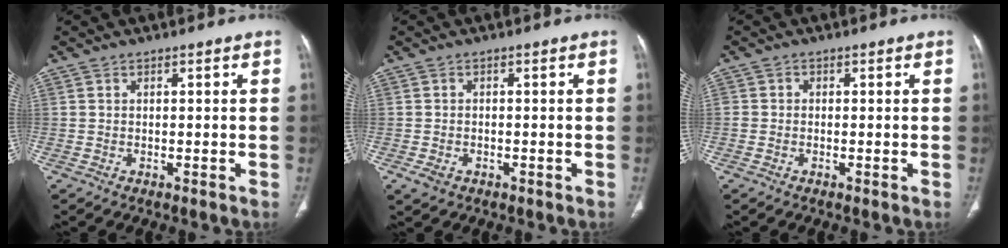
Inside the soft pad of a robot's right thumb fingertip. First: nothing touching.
{"total": 1.4, "force": [-0.6, 1.0, 0.7], "torque": [-0.015, 0.004, -0.008]}
{"total": 1.0, "force": [-0.2, 0.9, 0.2], "torque": [0.004, 0.005, -0.005]}